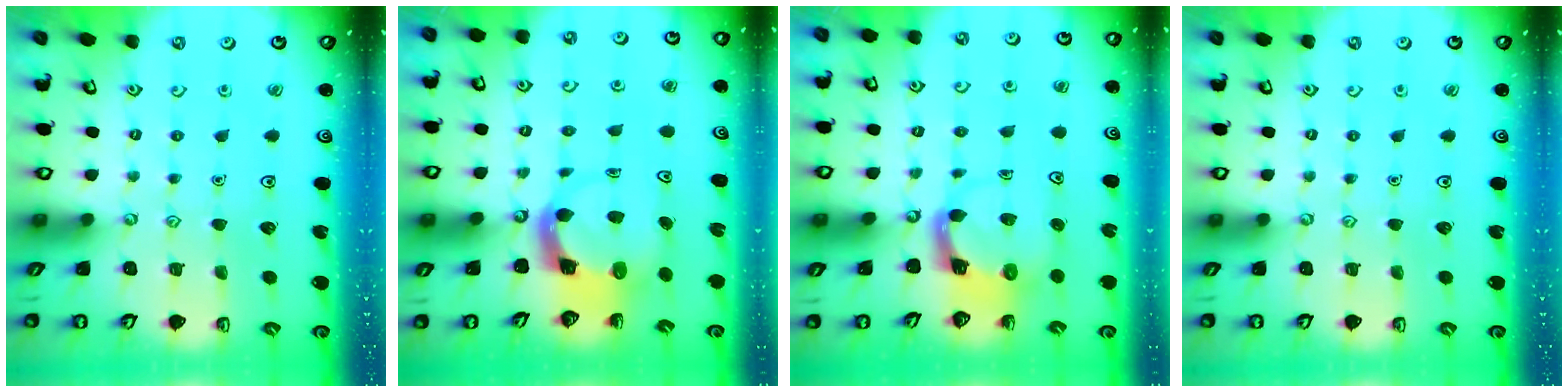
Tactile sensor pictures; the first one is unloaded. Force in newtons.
{"total": 3.9, "press": 3.8, "slide": 0.6}
{"total": 4.0, "press": 3.9, "slide": 0.6}
{"total": 0.0}